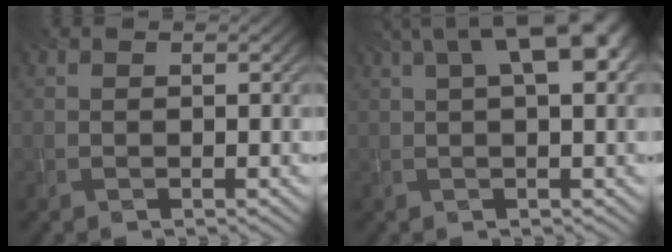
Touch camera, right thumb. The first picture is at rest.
{"total": 10.1, "force": [3.7, 3.6, 8.7], "torque": [-0.129, 0.029, 0.044]}